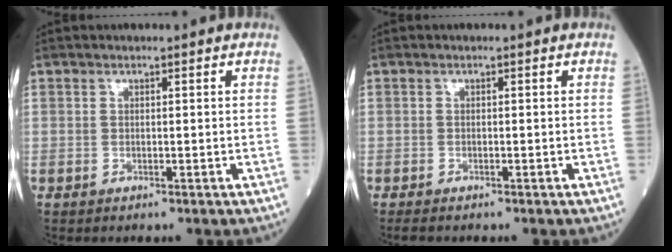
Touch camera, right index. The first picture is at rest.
{"total": 1.2, "force": [-1.1, 0.2, 0.5], "torque": [-0.016, -0.005, -0.015]}